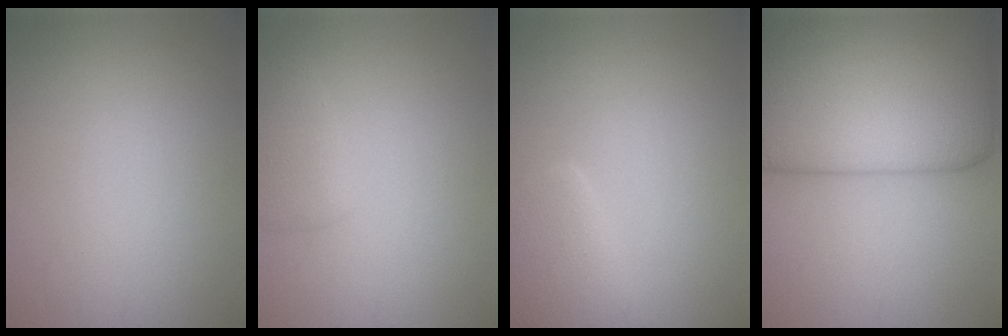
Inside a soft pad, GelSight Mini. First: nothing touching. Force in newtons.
{"total": 1.9, "press": 1.9, "slide": 0.2}
{"total": 3.7, "press": 3.6, "slide": 0.2}
{"total": 12.3, "press": 12.3, "slide": 0.8}